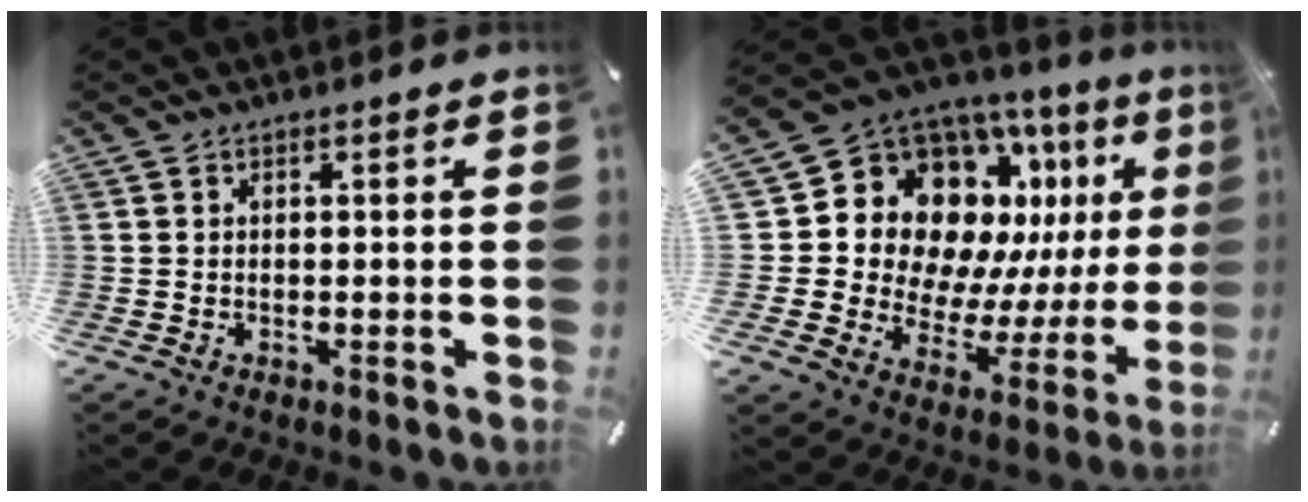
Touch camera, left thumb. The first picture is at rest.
{"total": 17.2, "force": [8.2, 12.6, 8.4], "torque": [-0.143, -0.088, 0.168]}